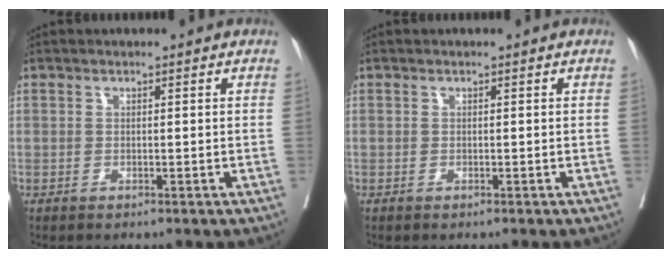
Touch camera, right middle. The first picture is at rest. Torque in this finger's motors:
{"motor_torque": [-0.14, -0.17, -0.02, 0.00]}